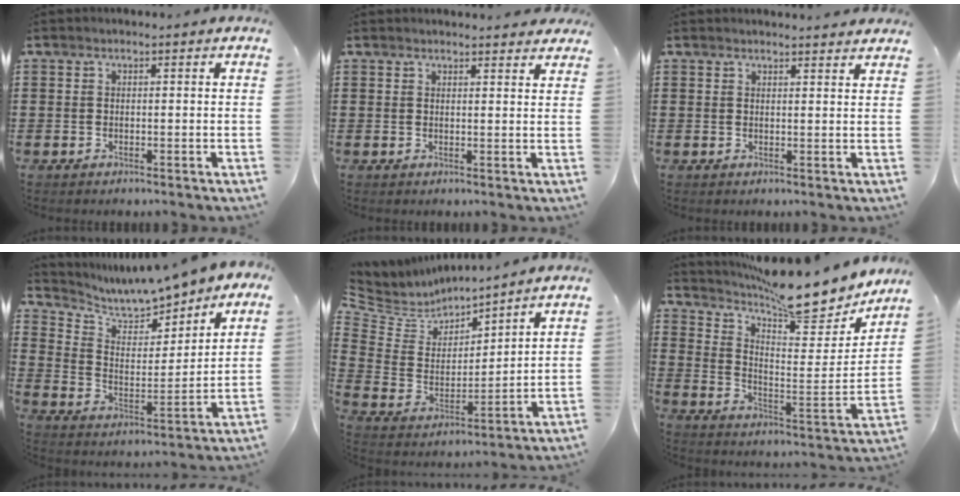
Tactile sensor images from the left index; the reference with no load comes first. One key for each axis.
{"total": 1.9, "fx": 1.9, "fy": 0.1, "fz": 0.3, "tx": -0.010, "ty": 0.000, "tz": 0.037}
{"total": 1.9, "fx": 1.9, "fy": -0.2, "fz": 0.3, "tx": -0.010, "ty": -0.001, "tz": 0.036}
{"total": 7.6, "fx": 7.2, "fy": 1.4, "fz": 1.8, "tx": -0.073, "ty": -0.047, "tz": 0.128}
{"total": 5.5, "fx": 4.9, "fy": 2.6, "fz": 0.3, "tx": -0.047, "ty": -0.039, "tz": 0.082}
{"total": 11.4, "fx": 10.0, "fy": 1.9, "fz": 5.1, "tx": -0.099, "ty": -0.077, "tz": 0.165}